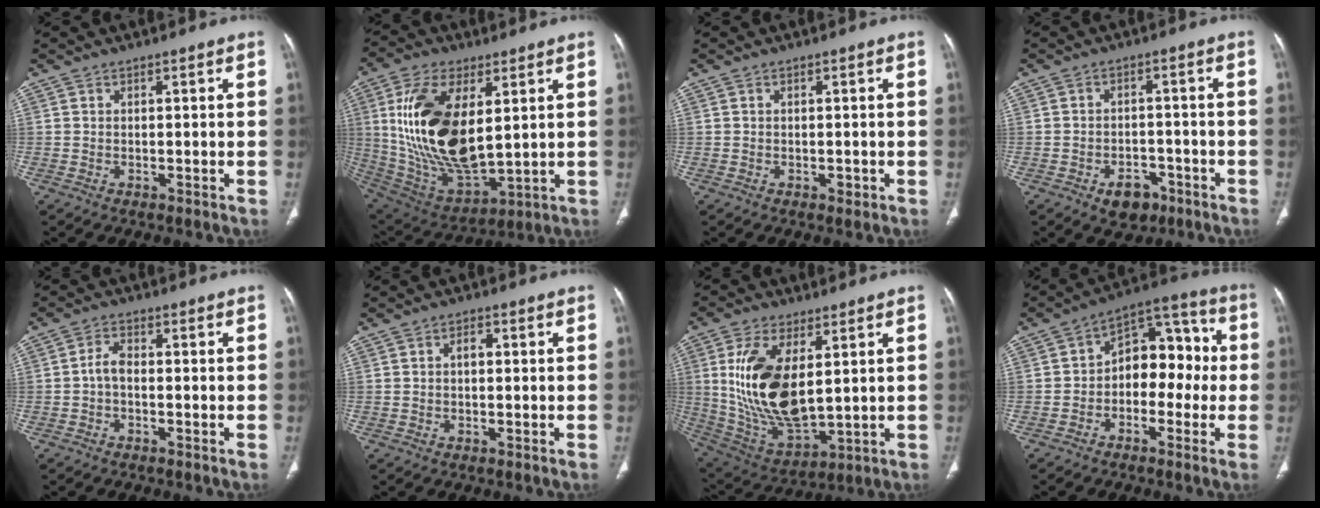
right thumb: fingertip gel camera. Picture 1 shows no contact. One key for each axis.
{"total": 22.5, "fx": 4.5, "fy": 11.2, "fz": 19.0, "tx": -0.364, "ty": -0.026, "tz": 0.097}
{"total": 1.1, "fx": -0.3, "fy": 0.8, "fz": 0.8, "tx": -0.007, "ty": -0.001, "tz": -0.002}
{"total": 5.9, "fx": -3.3, "fy": 4.0, "fz": 2.9, "tx": -0.021, "ty": 0.022, "tz": -0.043}
{"total": 2.8, "fx": -0.7, "fy": 1.5, "fz": 2.2, "tx": -0.044, "ty": 0.013, "tz": -0.020}
{"total": 1.9, "fx": 0.1, "fy": 1.2, "fz": 1.6, "tx": -0.024, "ty": 0.008, "tz": 0.000}
{"total": 18.4, "fx": 3.5, "fy": 9.2, "fz": 15.6, "tx": -0.301, "ty": -0.022, "tz": 0.083}
{"total": 12.7, "fx": -0.9, "fy": 8.4, "fz": 9.5, "tx": -0.086, "ty": 0.050, "tz": -0.030}